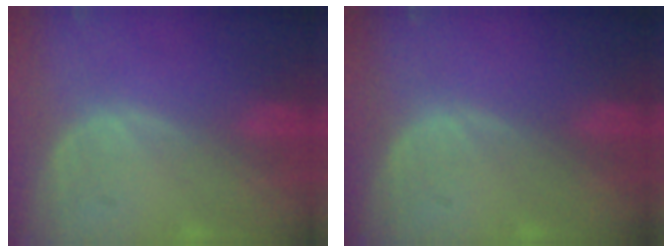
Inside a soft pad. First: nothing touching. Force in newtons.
{"total": 0.0}